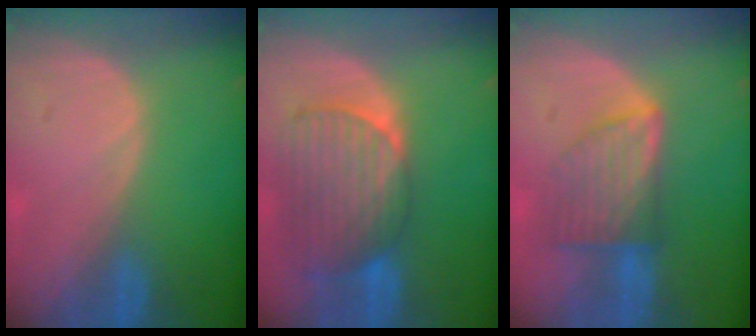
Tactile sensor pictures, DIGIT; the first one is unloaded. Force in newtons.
{"total": 9.6, "press": 8.5, "slide": 4.5}
{"total": 7.3, "press": 6.5, "slide": 3.3}